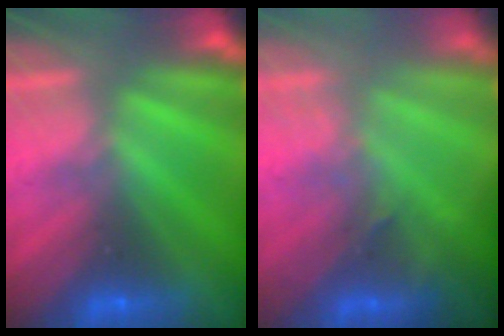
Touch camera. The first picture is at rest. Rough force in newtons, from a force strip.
{"total": 2.7}